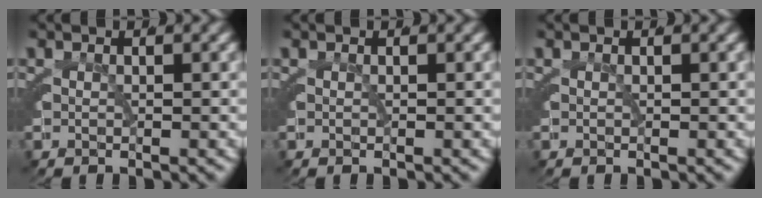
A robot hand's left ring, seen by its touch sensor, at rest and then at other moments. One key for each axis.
{"total": 0.0}
{"total": 0.0}